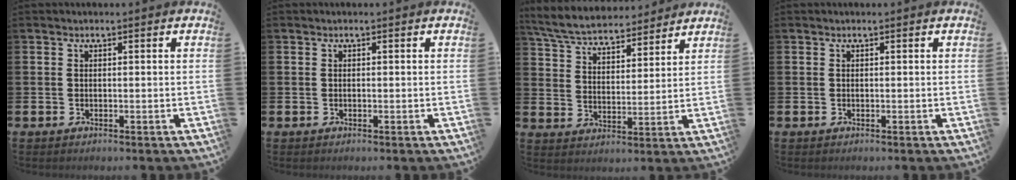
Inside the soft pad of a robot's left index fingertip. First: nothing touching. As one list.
[{"total": 0.0}, {"total": 6.4, "force": [6.2, 1.5, 1.2], "torque": [-0.056, -0.034, 0.109]}, {"total": 0.0}]